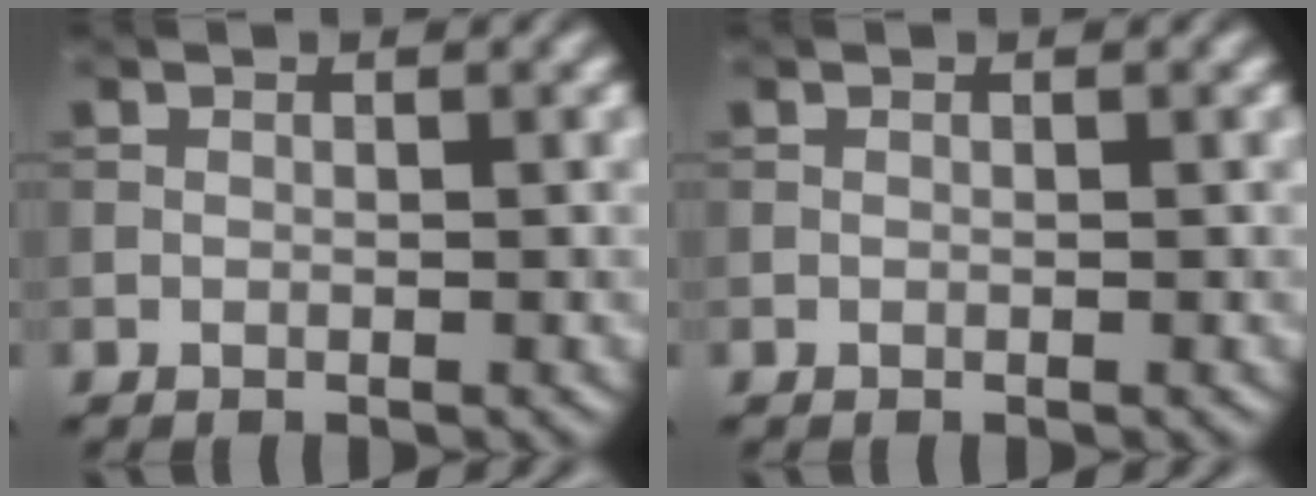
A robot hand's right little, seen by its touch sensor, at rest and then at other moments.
{"total": 0.0}